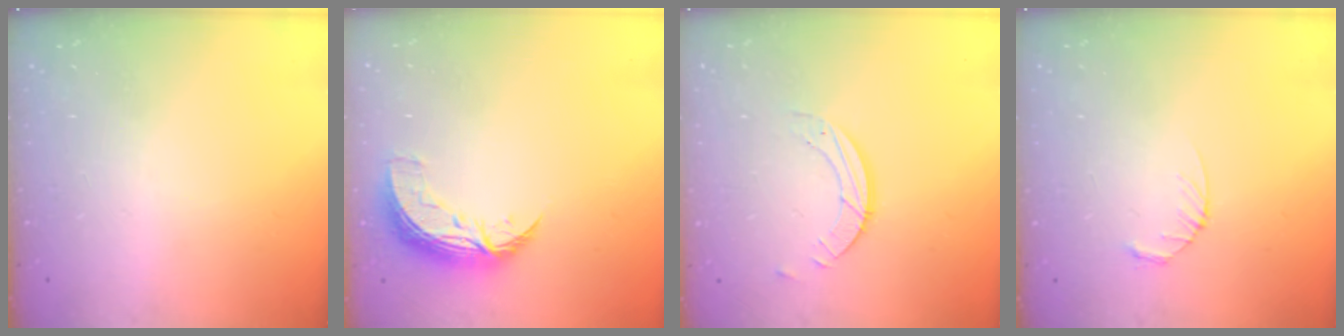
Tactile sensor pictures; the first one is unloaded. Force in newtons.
{"total": 9.3, "press": 9.3, "slide": 0.5}
{"total": 3.9, "press": 3.9, "slide": 0.1}
{"total": 3.4, "press": 3.4, "slide": 0.5}